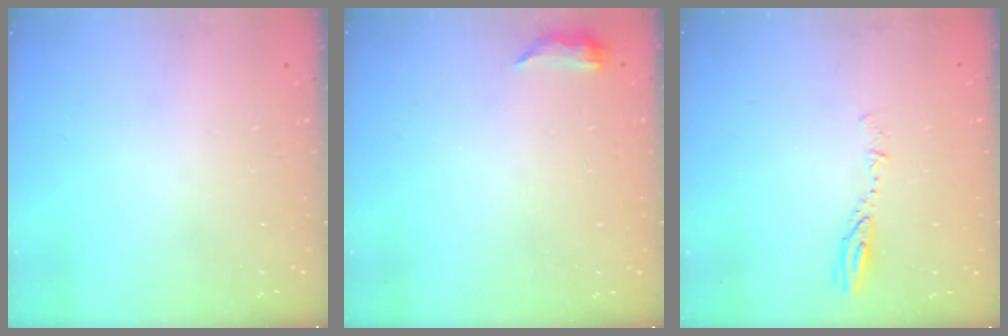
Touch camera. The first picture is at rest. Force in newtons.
{"total": 4.2, "press": 3.6, "slide": 2.0}
{"total": 5.2, "press": 5.1, "slide": 0.4}